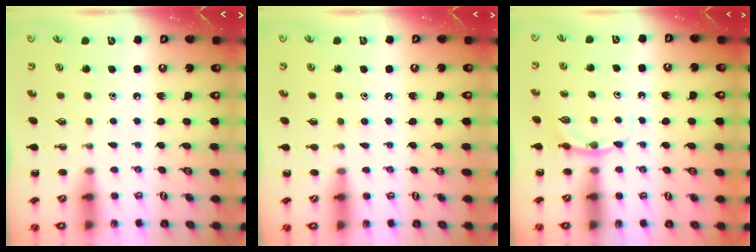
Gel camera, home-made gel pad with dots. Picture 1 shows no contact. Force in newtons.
{"total": 4.5, "press": 4.1, "slide": 1.8}
{"total": 4.7, "press": 4.5, "slide": 1.5}